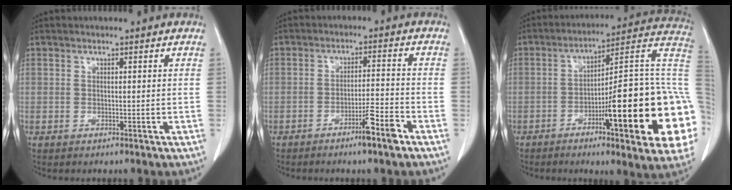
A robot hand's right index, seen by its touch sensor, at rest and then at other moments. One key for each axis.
{"total": 5.3, "fx": -3.5, "fy": -0.2, "fz": 4.0, "tx": -0.061, "ty": -0.003, "tz": -0.061}
{"total": 25.4, "fx": -5.6, "fy": 2.4, "fz": 24.7, "tx": -0.249, "ty": 0.008, "tz": -0.082}